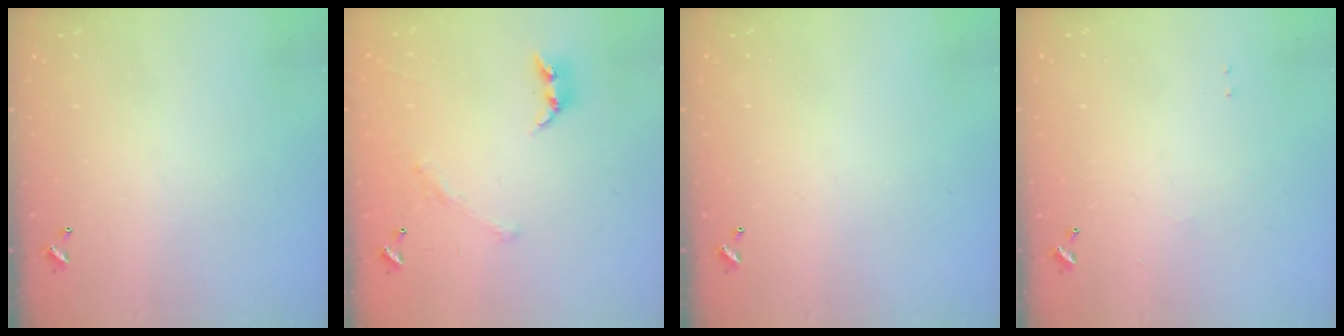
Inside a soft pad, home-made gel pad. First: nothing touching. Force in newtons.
{"total": 2.3, "press": 2.0, "slide": 1.0}
{"total": 0.0}
{"total": 0.9, "press": 0.8, "slide": 0.5}